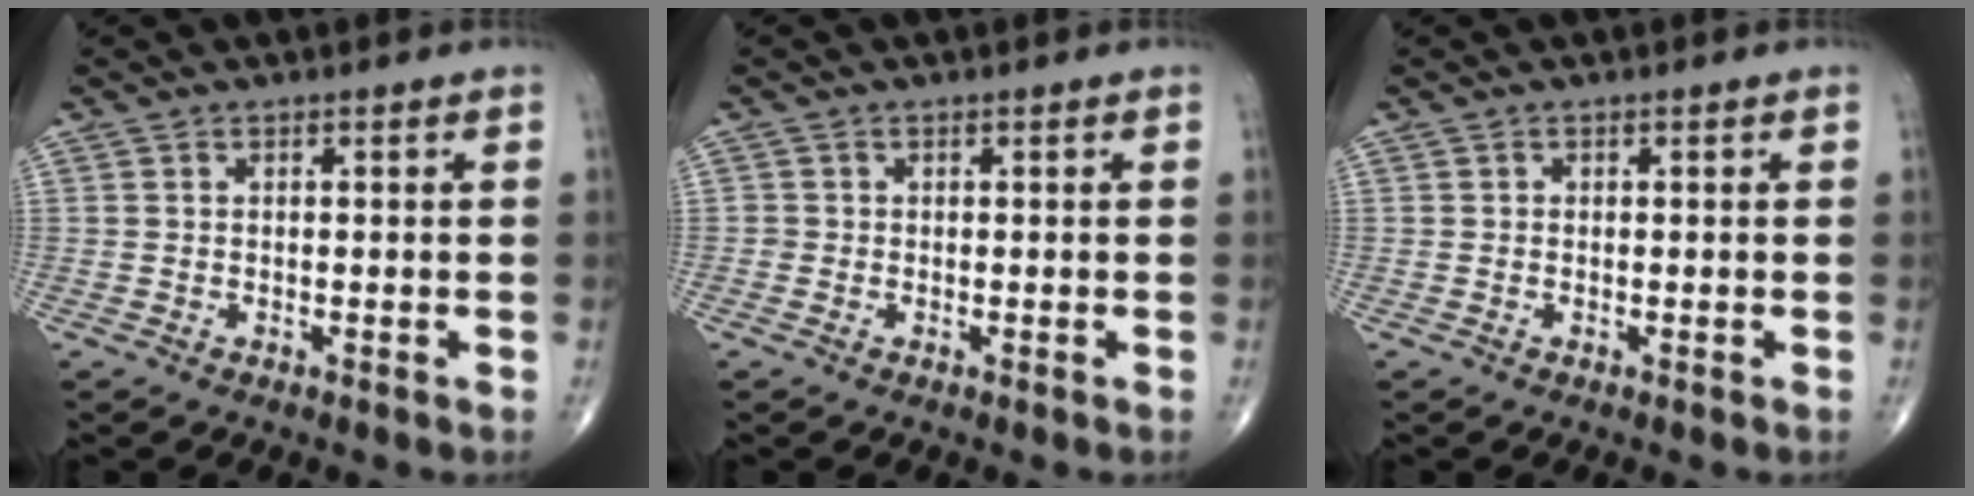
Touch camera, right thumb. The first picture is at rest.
{"total": 0.7, "force": [-0.2, 0.6, 0.0], "torque": [0.001, 0.004, -0.007]}
{"total": 0.0}